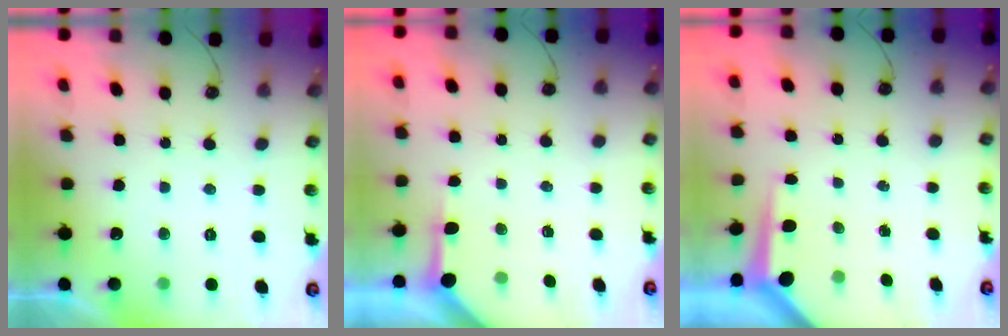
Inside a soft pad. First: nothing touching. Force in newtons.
{"total": 3.9, "press": 3.9, "slide": 0.2}
{"total": 5.3, "press": 5.3, "slide": 0.4}